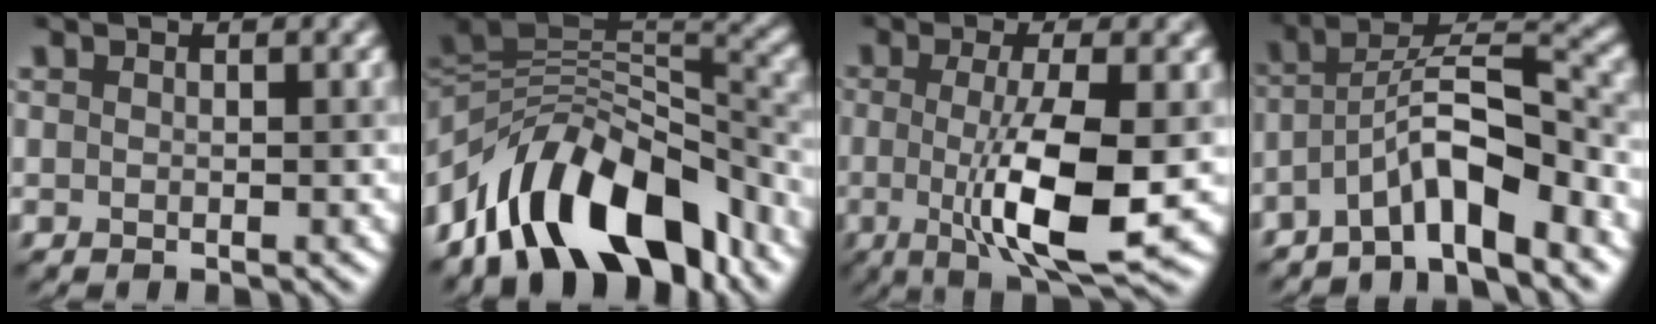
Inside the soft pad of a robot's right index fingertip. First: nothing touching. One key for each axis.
{"total": 12.2, "fx": -7.0, "fy": 6.3, "fz": 7.7, "tx": -0.106, "ty": 0.022, "tz": -0.129}
{"total": 8.1, "fx": -1.0, "fy": 2.0, "fz": 7.8, "tx": -0.123, "ty": -0.014, "tz": -0.010}
{"total": 7.4, "fx": -4.7, "fy": 1.9, "fz": 5.4, "tx": -0.075, "ty": 0.027, "tz": -0.087}